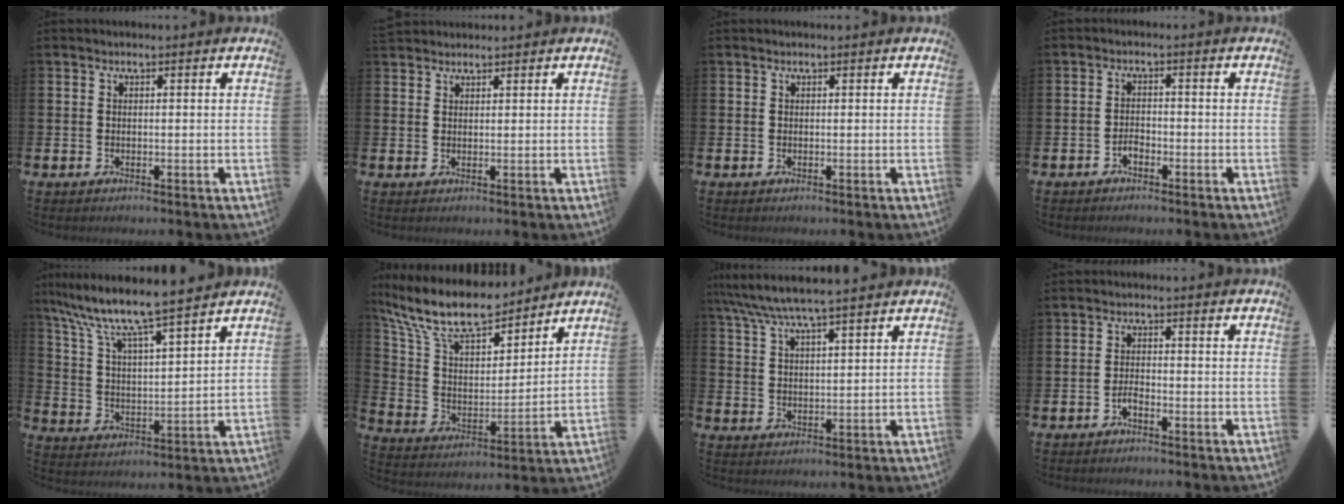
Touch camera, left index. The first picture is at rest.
{"total": 1.9, "force": [1.8, 0.6, -0.1], "torque": [0.013, -0.006, 0.032]}
{"total": 0.0}
{"total": 1.6, "force": [-1.1, 0.9, 0.8], "torque": [-0.010, -0.002, -0.024]}
{"total": 9.1, "force": [8.2, 0.5, 3.9], "torque": [-0.108, -0.054, 0.136]}
{"total": 11.5, "force": [10.1, 3.3, 4.5], "torque": [-0.125, -0.062, 0.177]}
{"total": 6.7, "force": [6.1, 0.3, 2.7], "torque": [-0.070, -0.026, 0.108]}
{"total": 1.4, "force": [-1.1, 0.4, 0.9], "torque": [-0.020, -0.001, -0.020]}